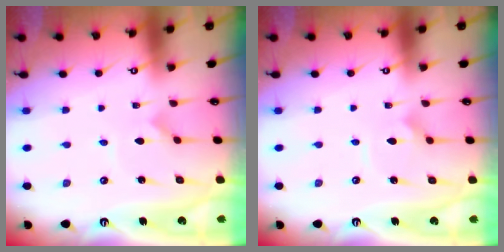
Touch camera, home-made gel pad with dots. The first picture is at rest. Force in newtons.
{"total": 2.7, "press": 2.7, "slide": 0.1}